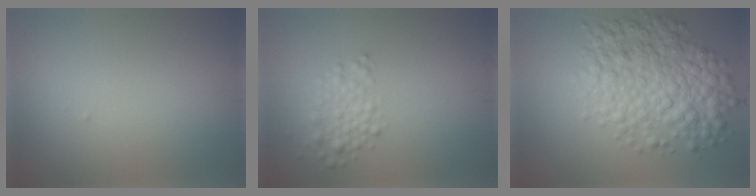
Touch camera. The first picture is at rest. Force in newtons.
{"total": 2.3, "press": 2.3, "slide": 0.1}
{"total": 7.2, "press": 7.2, "slide": 0.1}